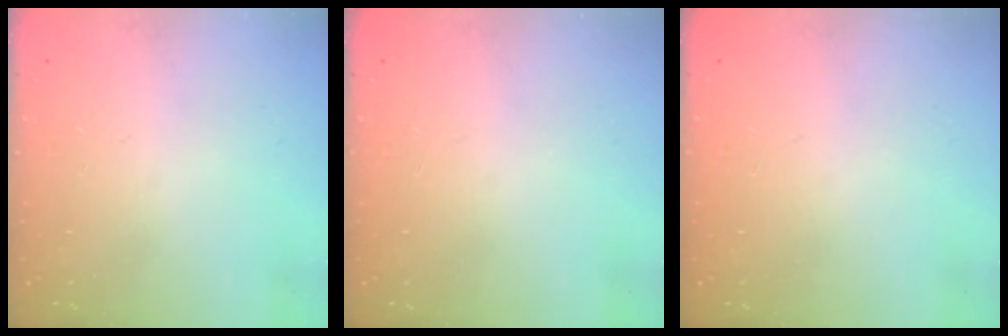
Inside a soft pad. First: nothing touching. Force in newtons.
{"total": 0.0}
{"total": 0.0}